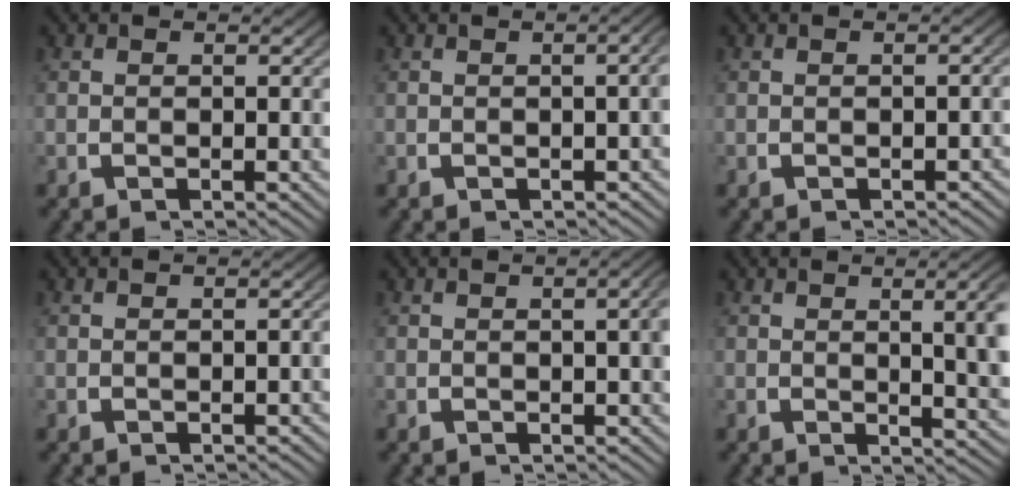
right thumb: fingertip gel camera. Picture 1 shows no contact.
{"total": 1.9, "force": [-0.3, 0.5, 1.8], "torque": [-0.020, 0.006, -0.002]}
{"total": 0.9, "force": [-0.7, 0.3, 0.5], "torque": [-0.006, -0.001, -0.009]}
{"total": 0.6, "force": [-0.5, 0.1, 0.2], "torque": [-0.005, 0.001, -0.006]}
{"total": 1.9, "force": [-0.1, 0.5, 1.8], "torque": [-0.020, 0.001, 0.001]}
{"total": 5.0, "force": [0.8, 1.6, 4.6], "torque": [-0.046, -0.001, 0.014]}